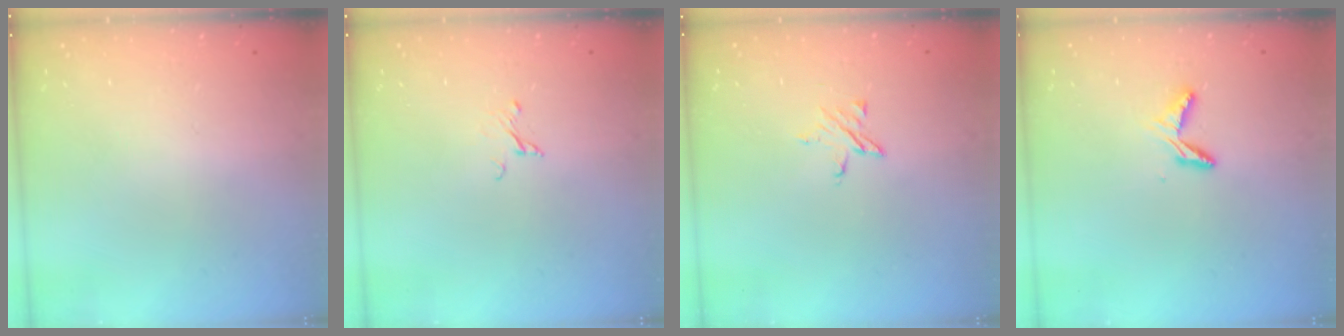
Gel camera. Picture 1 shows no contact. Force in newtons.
{"total": 2.2, "press": 2.2, "slide": 0.1}
{"total": 3.1, "press": 3.0, "slide": 0.3}
{"total": 5.0, "press": 4.9, "slide": 0.5}